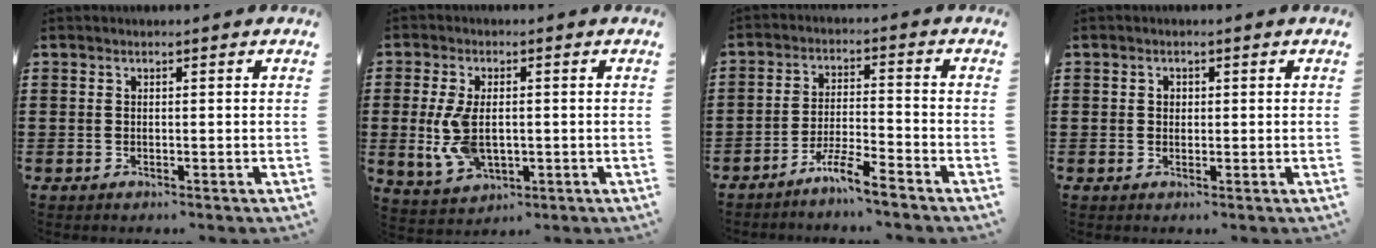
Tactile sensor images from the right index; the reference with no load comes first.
{"total": 7.6, "force": [-0.4, 4.3, 6.3], "torque": [-0.155, -0.003, -0.013]}
{"total": 5.3, "force": [-4.6, -0.1, 2.5], "torque": [-0.058, -0.004, -0.090]}
{"total": 1.0, "force": [0.2, 0.9, 0.5], "torque": [-0.011, 0.006, 0.004]}